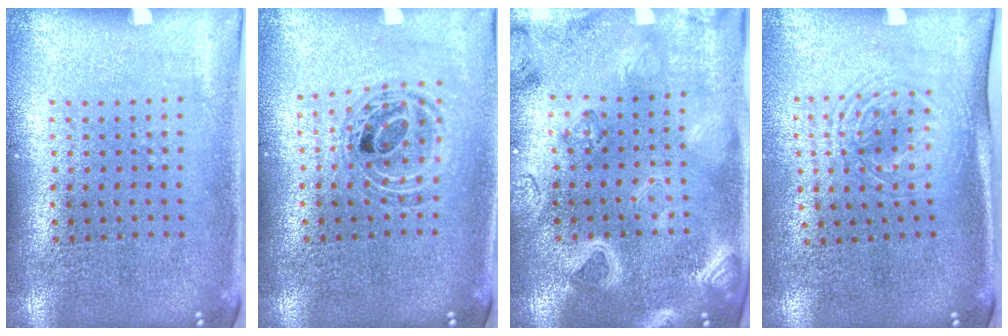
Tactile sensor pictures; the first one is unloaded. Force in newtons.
{"total": 0.8, "press": 0.8, "slide": 0.2}
{"total": 3.2, "press": 3.1, "slide": 1.1}
{"total": 1.7, "press": 1.4, "slide": 1.0}